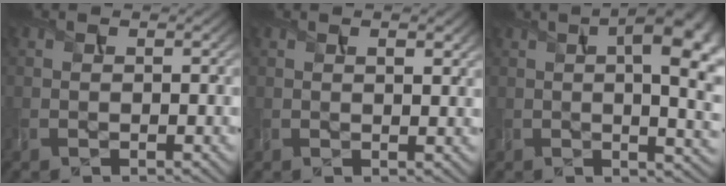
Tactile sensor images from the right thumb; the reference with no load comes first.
{"total": 2.4, "force": [1.4, 0.8, 1.9], "torque": [-0.034, 0.000, 0.026]}
{"total": 14.4, "force": [2.2, 5.9, 12.9], "torque": [-0.153, 0.014, 0.032]}